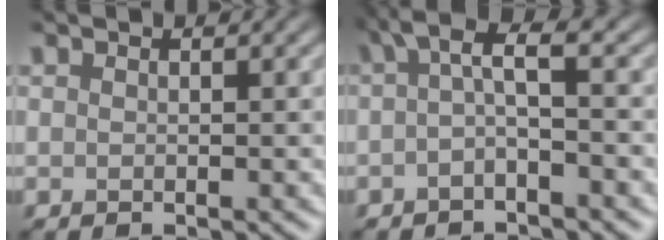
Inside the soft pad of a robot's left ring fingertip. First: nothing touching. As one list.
[{"total": 2.9, "force": [0.1, 0.5, 2.9], "torque": [-0.053, 0.012, -0.003]}]